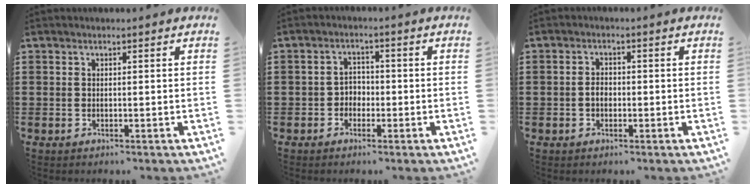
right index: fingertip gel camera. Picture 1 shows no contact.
{"total": 2.3, "force": [-1.0, 1.9, 0.8], "torque": [-0.023, 0.007, -0.024]}
{"total": 1.9, "force": [-0.5, 1.3, 1.3], "torque": [-0.027, 0.005, -0.010]}